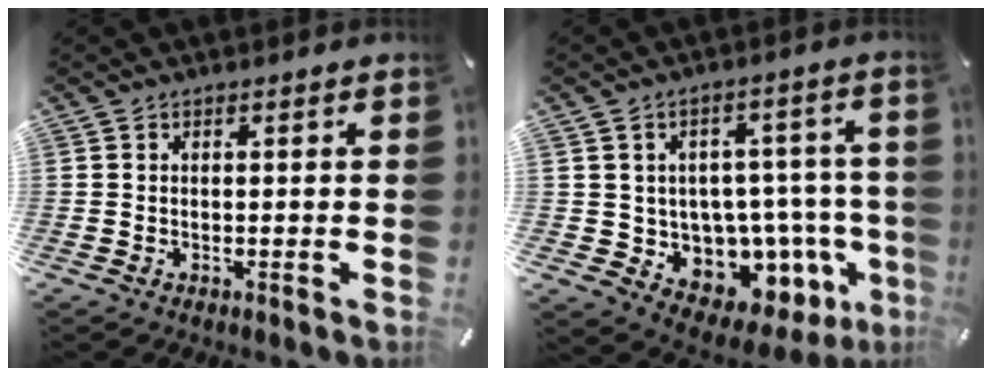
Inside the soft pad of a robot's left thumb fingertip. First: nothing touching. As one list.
[{"total": 10.2, "force": [-2.9, 8.7, 4.6], "torque": [-0.056, -0.009, -0.029]}]